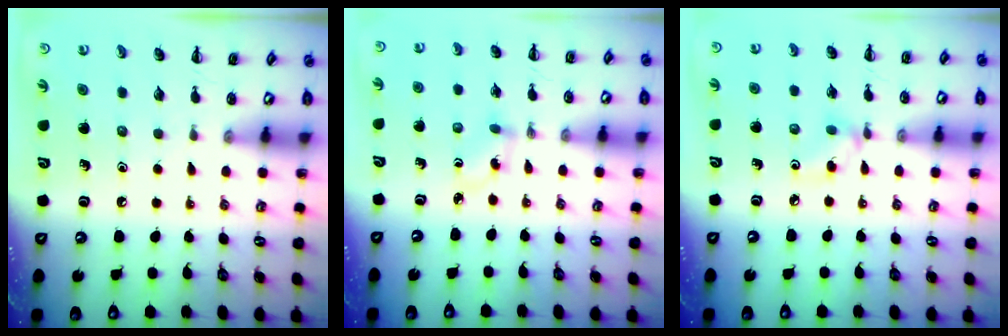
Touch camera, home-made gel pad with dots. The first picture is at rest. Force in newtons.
{"total": 1.8, "press": 1.7, "slide": 0.8}
{"total": 3.0, "press": 2.8, "slide": 1.2}